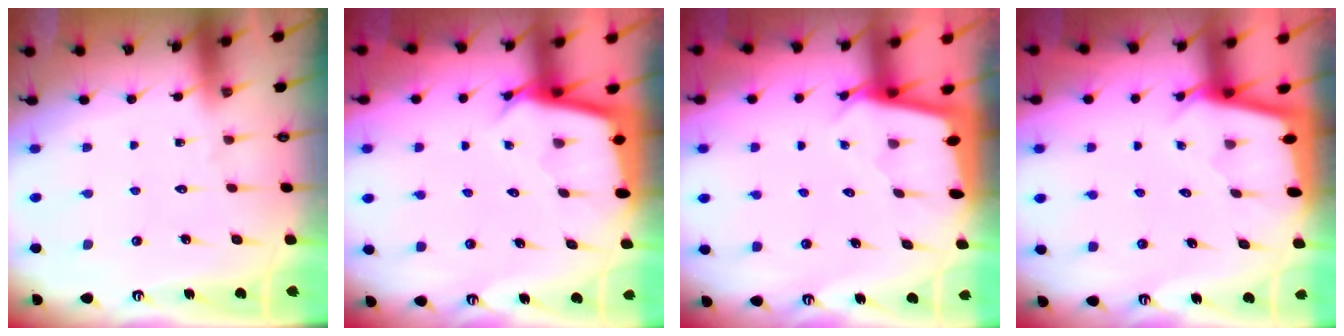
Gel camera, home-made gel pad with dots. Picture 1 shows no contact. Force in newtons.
{"total": 2.7, "press": 2.7, "slide": 0.0}
{"total": 2.4, "press": 2.4, "slide": 0.1}
{"total": 2.0, "press": 2.0, "slide": 0.2}